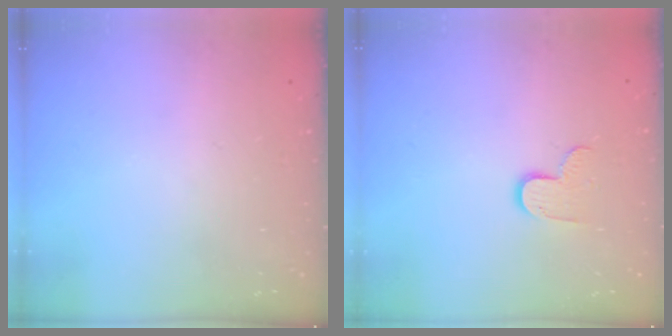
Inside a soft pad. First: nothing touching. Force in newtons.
{"total": 7.6, "press": 7.6, "slide": 0.5}